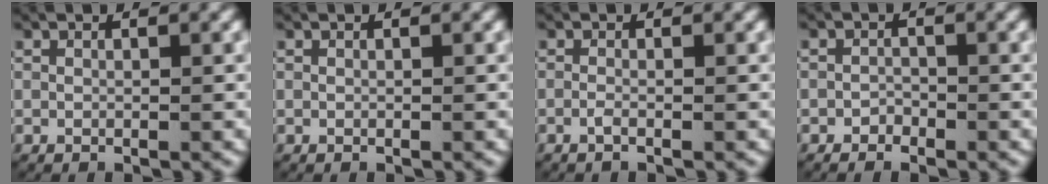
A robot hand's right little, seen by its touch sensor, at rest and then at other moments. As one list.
[{"total": 0.0}, {"total": 0.9, "force": [-0.7, 0.0, 0.6], "torque": [-0.023, -0.006, -0.012]}, {"total": 1.3, "force": [-1.0, 0.8, 0.1], "torque": [-0.002, -0.007, -0.019]}]